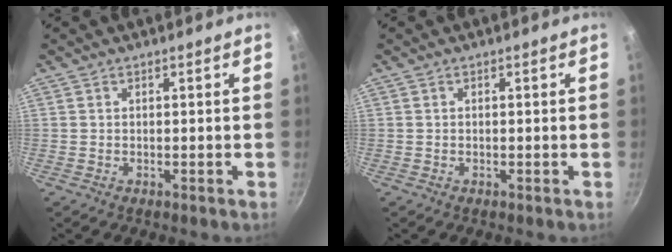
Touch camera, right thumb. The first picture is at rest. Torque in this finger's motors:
{"motor_torque": [-0.30, -0.01, -0.49, 0.41, 0.04]}